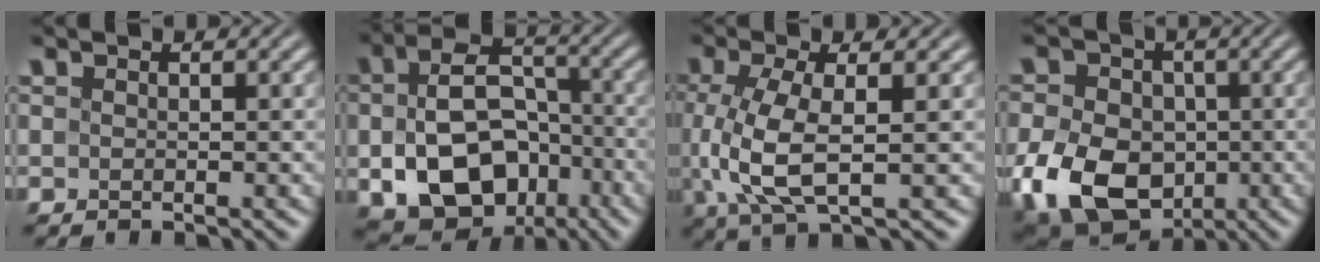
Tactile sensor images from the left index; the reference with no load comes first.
{"total": 12.5, "force": [-3.3, 8.7, 8.4], "torque": [-0.133, -0.026, -0.043]}
{"total": 5.8, "force": [-0.2, 2.0, 5.4], "torque": [-0.122, -0.006, -0.002]}
{"total": 12.0, "force": [-3.5, 8.6, 7.5], "torque": [-0.157, -0.024, -0.072]}